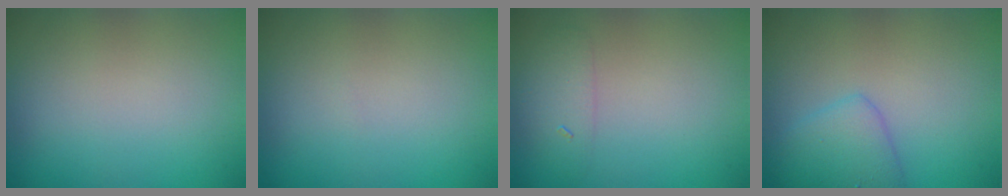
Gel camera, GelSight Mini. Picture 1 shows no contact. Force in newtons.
{"total": 0.0}
{"total": 1.6, "press": 1.6, "slide": 0.1}
{"total": 2.6, "press": 2.6, "slide": 0.2}